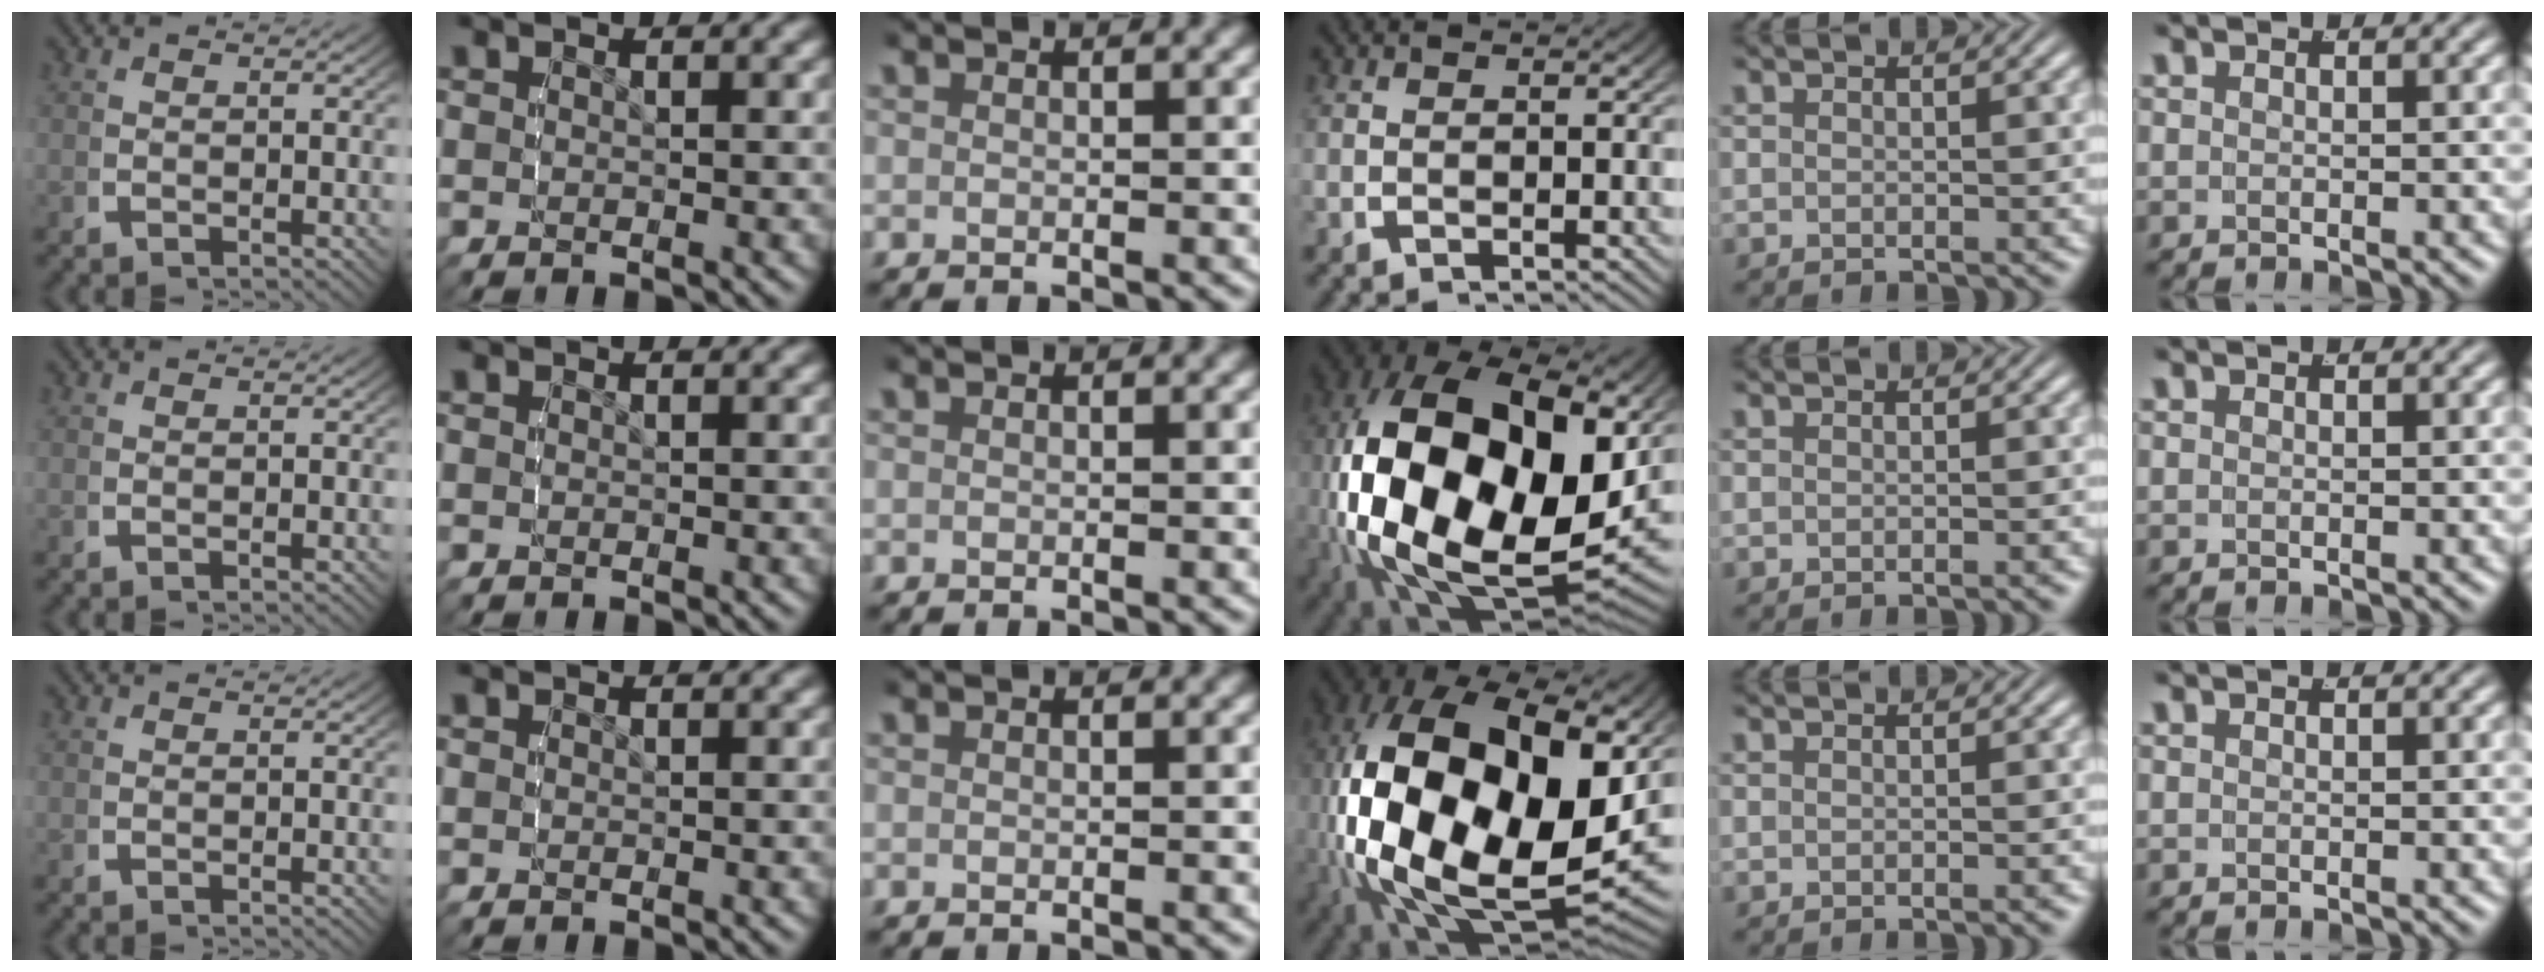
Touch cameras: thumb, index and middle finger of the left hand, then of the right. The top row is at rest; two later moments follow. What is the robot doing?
{"motion": "lift_and_place", "object": "tape"}